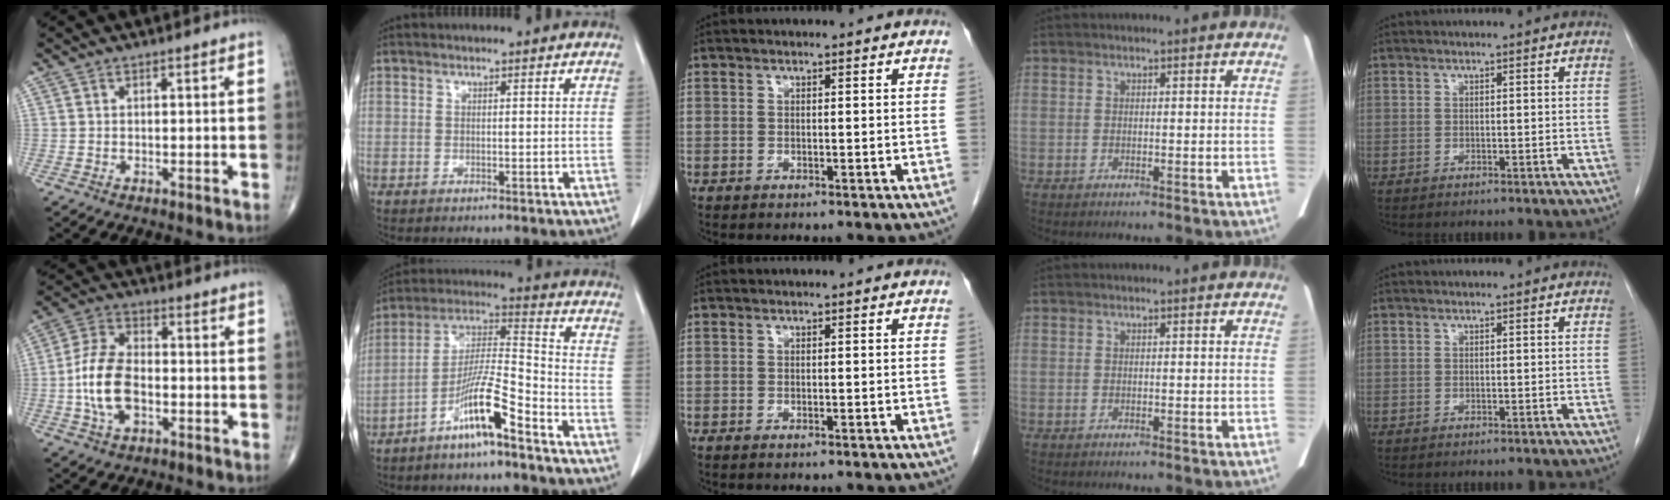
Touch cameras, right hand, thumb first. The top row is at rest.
{"thumb": {"total": 11.3, "force": [-2.2, 6.5, 9.0], "torque": [-0.175, 0.020, -0.047]}, "index": {"total": 10.6, "force": [-6.7, 0.5, 8.2], "torque": [-0.164, -0.003, -0.130]}}